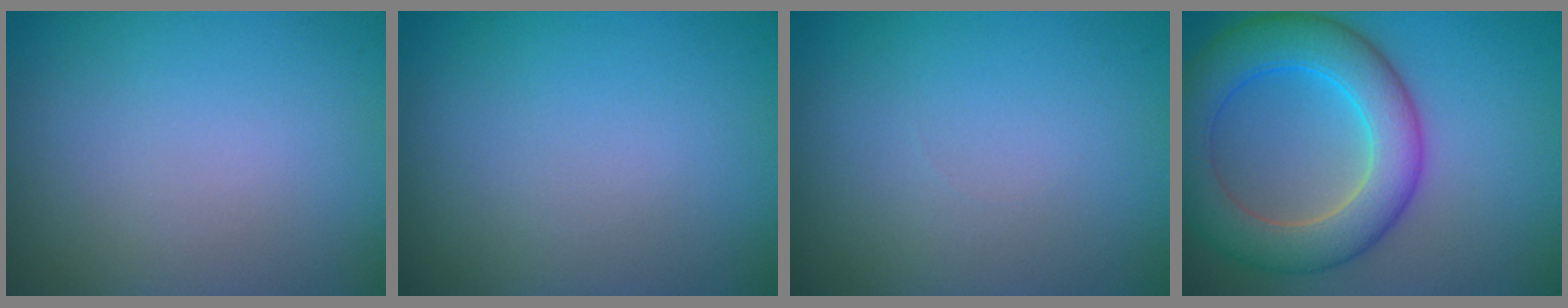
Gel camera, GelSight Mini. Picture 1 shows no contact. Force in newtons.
{"total": 0.0}
{"total": 0.0}
{"total": 7.9, "press": 7.9, "slide": 0.3}